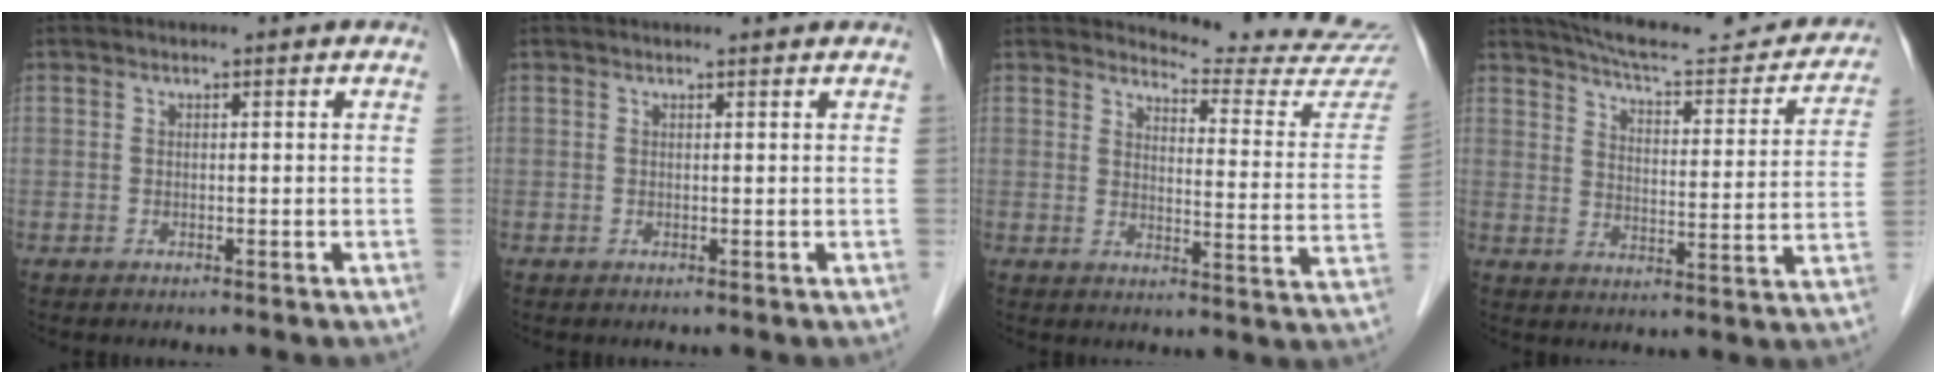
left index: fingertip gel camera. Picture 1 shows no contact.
{"total": 2.0, "force": [2.0, -0.1, 0.4], "torque": [-0.008, 0.010, 0.022]}
{"total": 14.9, "force": [14.9, -0.1, 1.2], "torque": [-0.003, -0.116, 0.156]}
{"total": 19.7, "force": [17.9, 3.7, 7.2], "torque": [-0.101, -0.013, 0.230]}